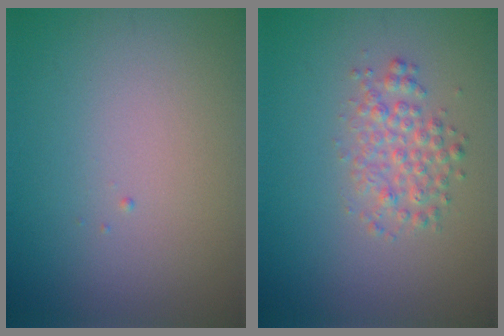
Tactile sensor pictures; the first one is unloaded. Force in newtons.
{"total": 2.5, "press": 2.5, "slide": 0.1}